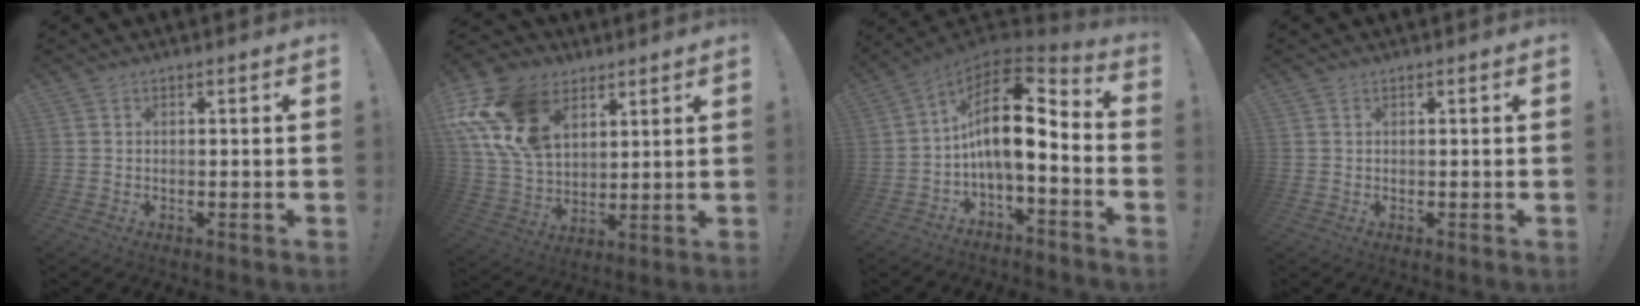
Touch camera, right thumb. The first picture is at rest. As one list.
[{"total": 20.7, "force": [9.3, 13.9, 12.2], "torque": [-0.240, -0.040, 0.178]}, {"total": 14.9, "force": [0.8, 6.7, 13.3], "torque": [-0.230, -0.009, 0.011]}, {"total": 0.0}]